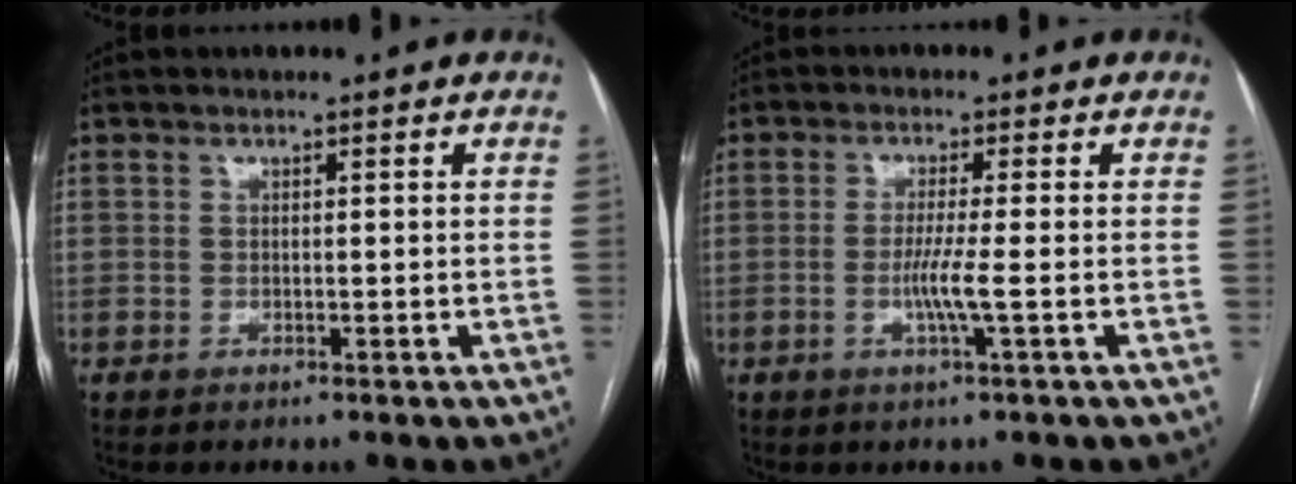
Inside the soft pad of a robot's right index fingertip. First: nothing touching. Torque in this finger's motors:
{"motor_torque": [0.64, 0.09, 0.15, 0.08]}